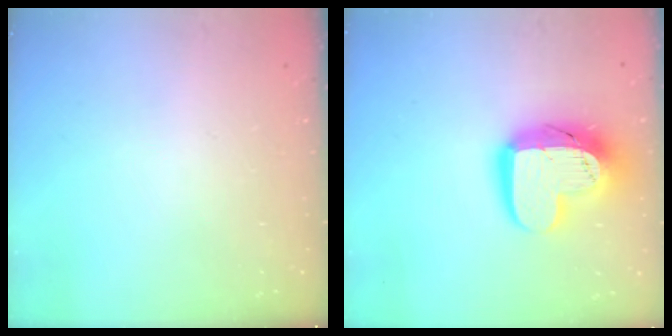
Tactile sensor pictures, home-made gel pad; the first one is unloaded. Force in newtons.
{"total": 18.0, "press": 17.9, "slide": 1.2}